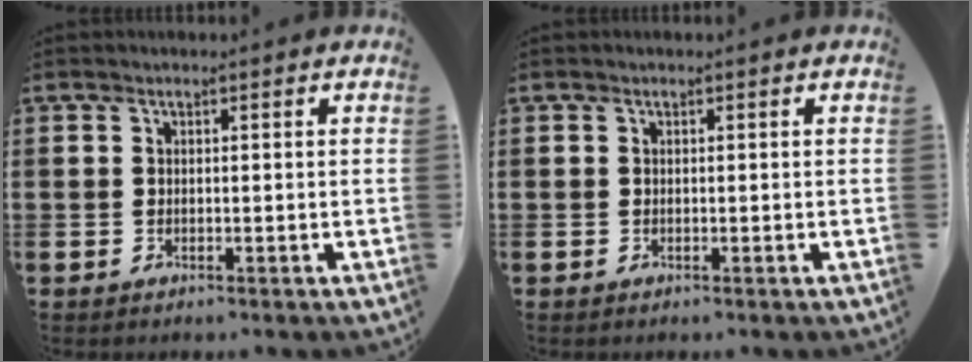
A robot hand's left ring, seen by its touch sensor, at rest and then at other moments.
{"total": 0.0}